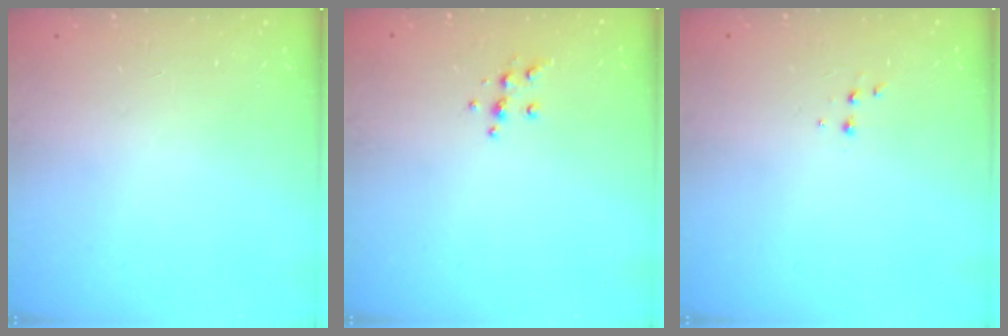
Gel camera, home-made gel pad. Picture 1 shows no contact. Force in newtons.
{"total": 5.6, "press": 5.6, "slide": 0.6}
{"total": 1.9, "press": 1.9, "slide": 0.2}